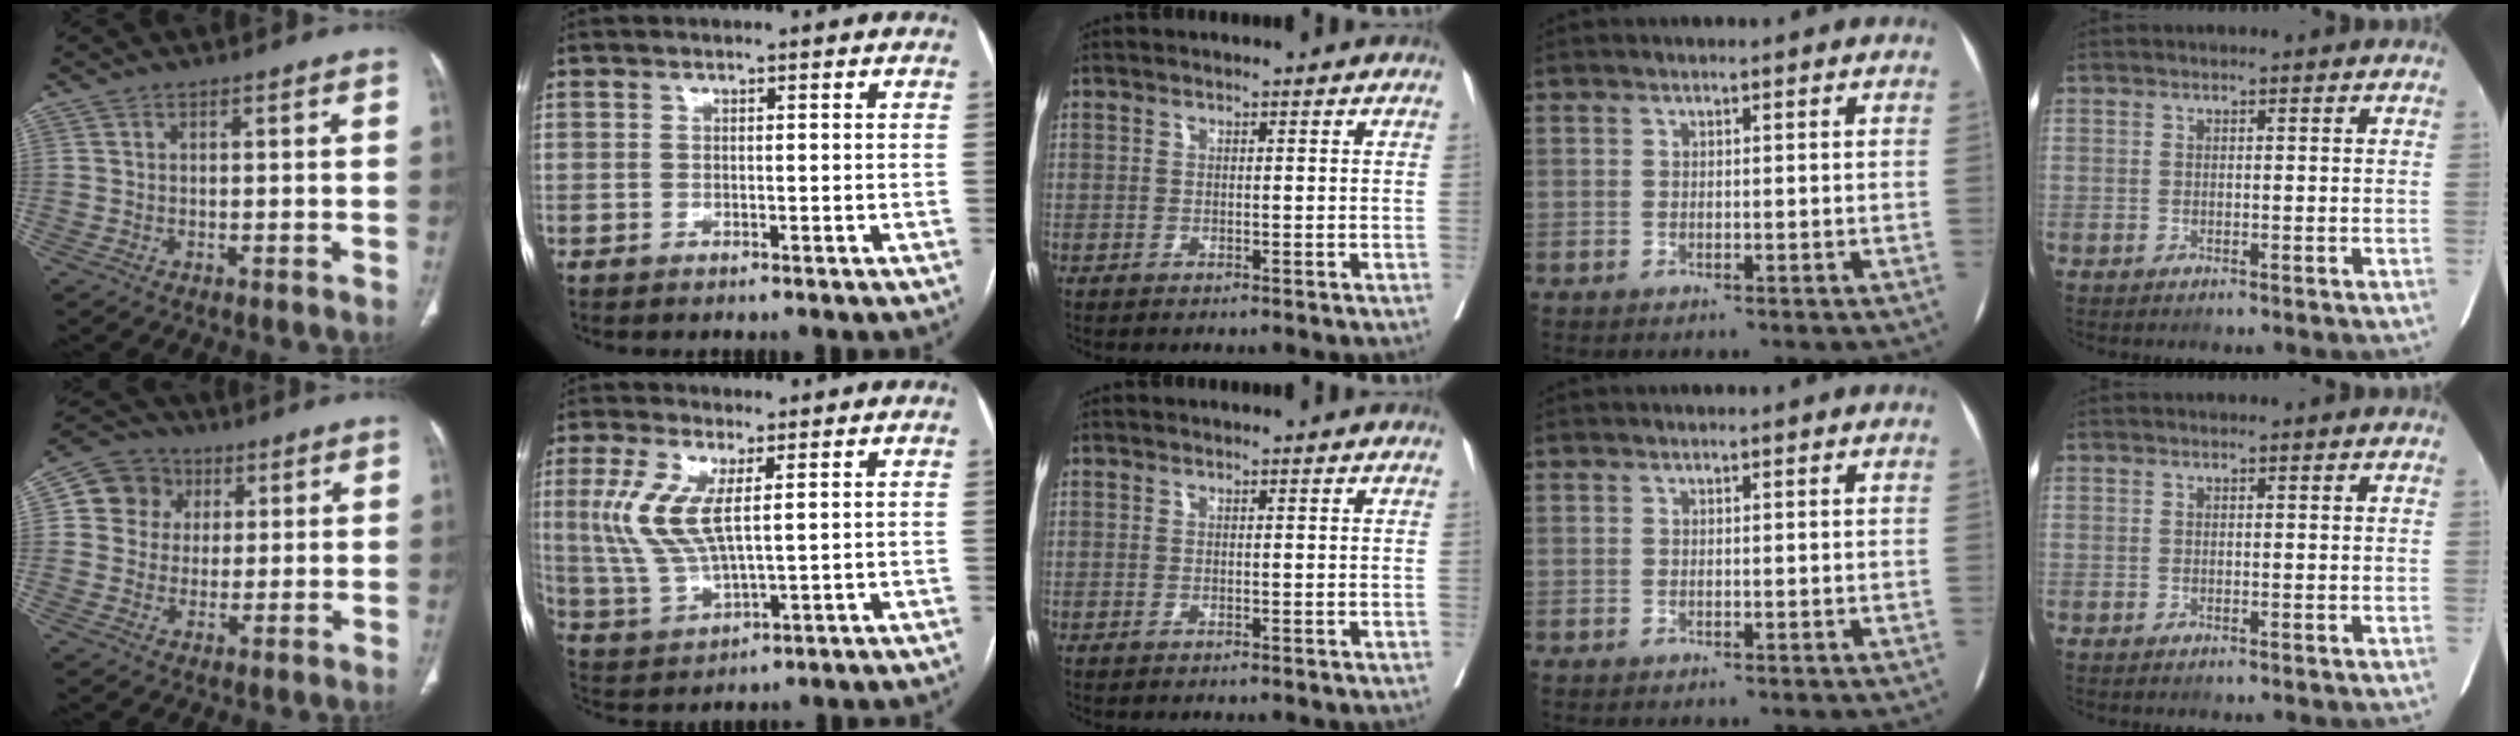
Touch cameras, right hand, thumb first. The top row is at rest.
{"thumb": {"total": 8.8, "force": [2.2, 8.2, 2.5], "torque": [-0.013, 0.003, 0.030]}, "index": {"total": 9.4, "force": [2.2, 2.8, 8.6], "torque": [-0.212, 0.000, 0.050]}}